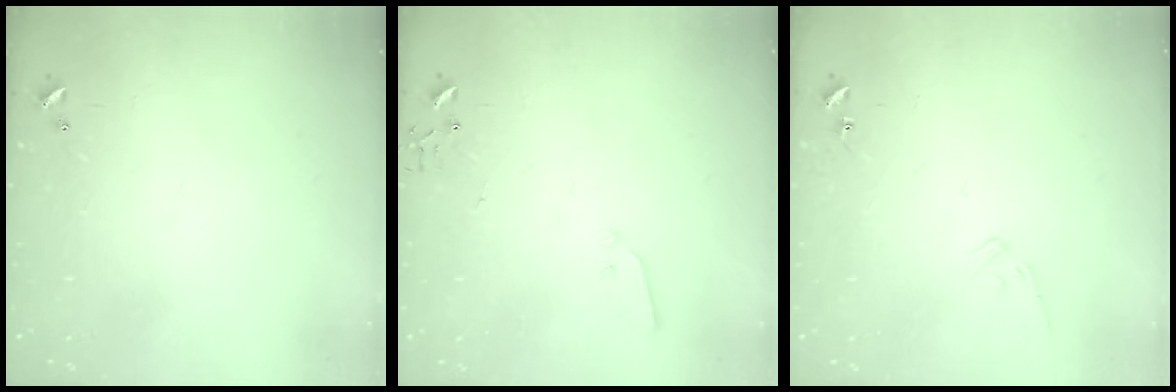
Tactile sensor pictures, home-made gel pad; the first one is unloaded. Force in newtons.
{"total": 3.8, "press": 3.8, "slide": 0.1}
{"total": 8.2, "press": 8.2, "slide": 0.3}